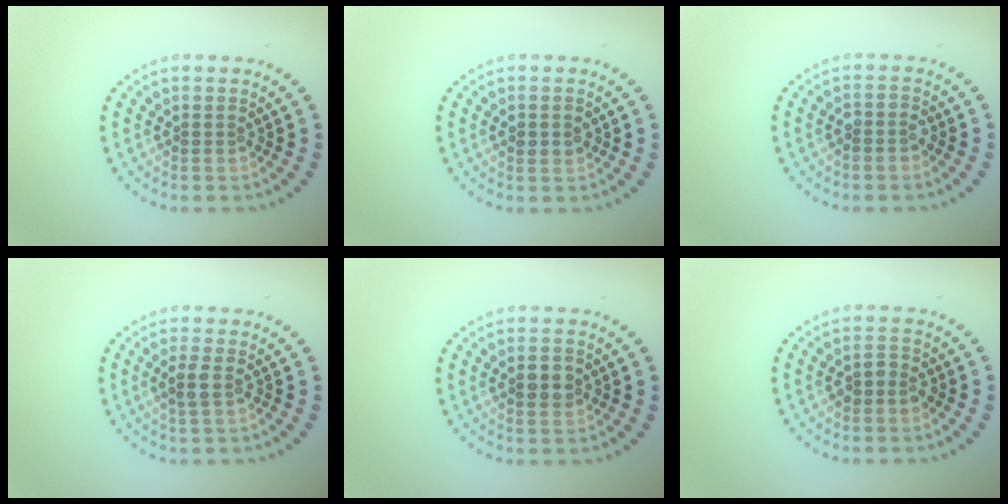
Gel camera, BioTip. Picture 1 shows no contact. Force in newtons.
{"total": 1.2, "press": 1.1, "slide": 0.1}
{"total": 1.7, "press": 1.5, "slide": 0.8}
{"total": 1.4, "press": 1.4, "slide": 0.4}
{"total": 2.6, "press": 2.6, "slide": 0.2}
{"total": 1.6, "press": 1.6, "slide": 0.5}